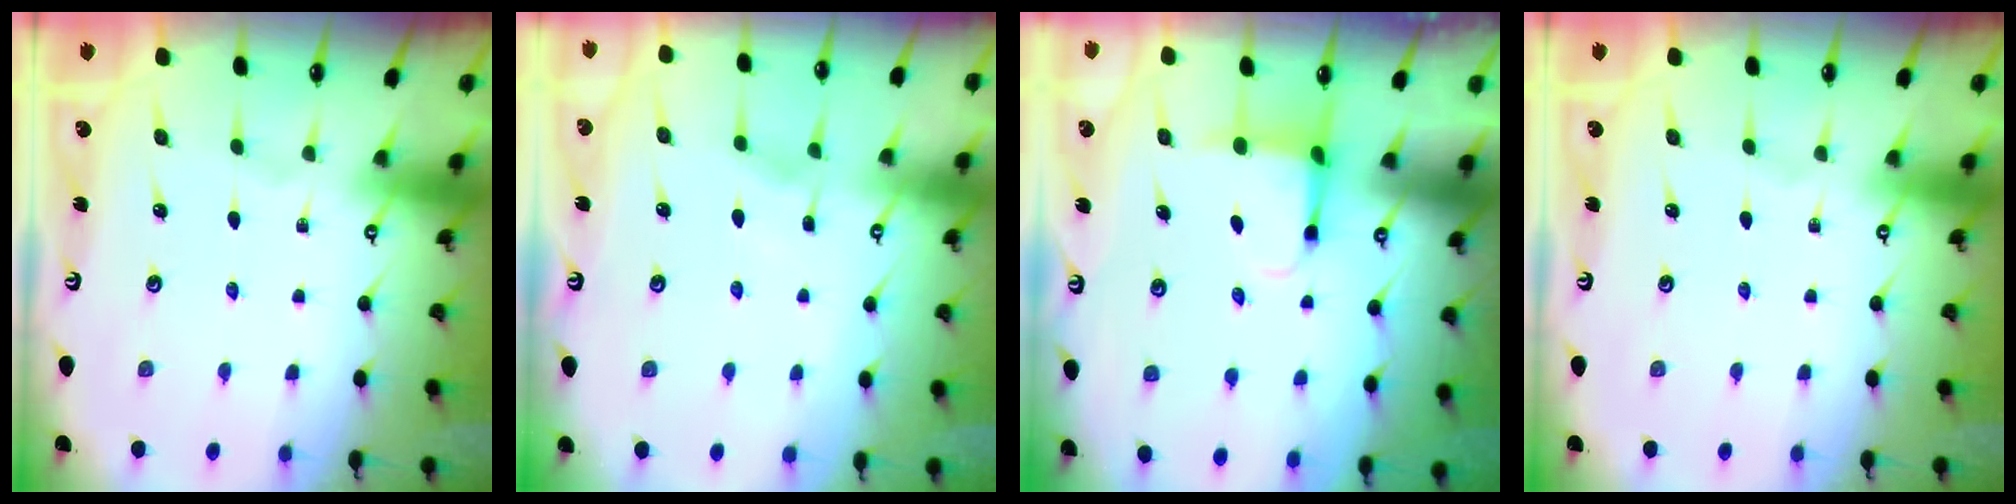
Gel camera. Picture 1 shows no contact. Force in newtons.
{"total": 2.9, "press": 2.9, "slide": 0.4}
{"total": 3.8, "press": 3.6, "slide": 1.3}
{"total": 0.0}